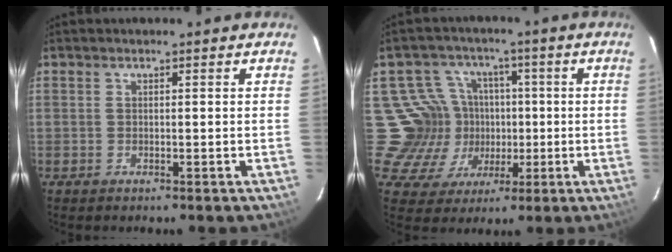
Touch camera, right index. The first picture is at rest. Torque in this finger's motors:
{"motor_torque": [0.02, 0.13, -0.07, -0.08]}